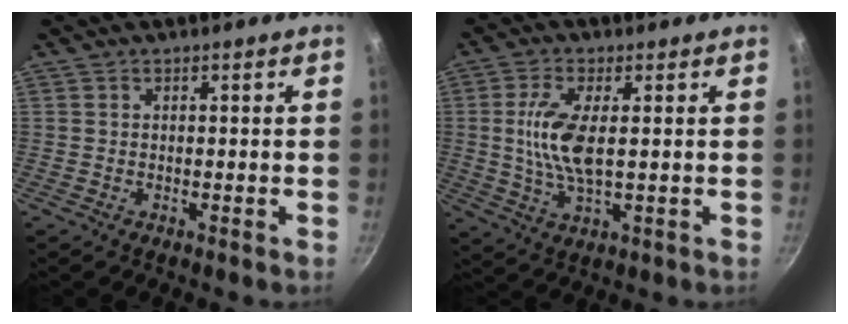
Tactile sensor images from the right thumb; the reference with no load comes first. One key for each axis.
{"total": 9.2, "fx": 1.0, "fy": 3.5, "fz": 8.5, "tx": -0.176, "ty": -0.003, "tz": 0.019}